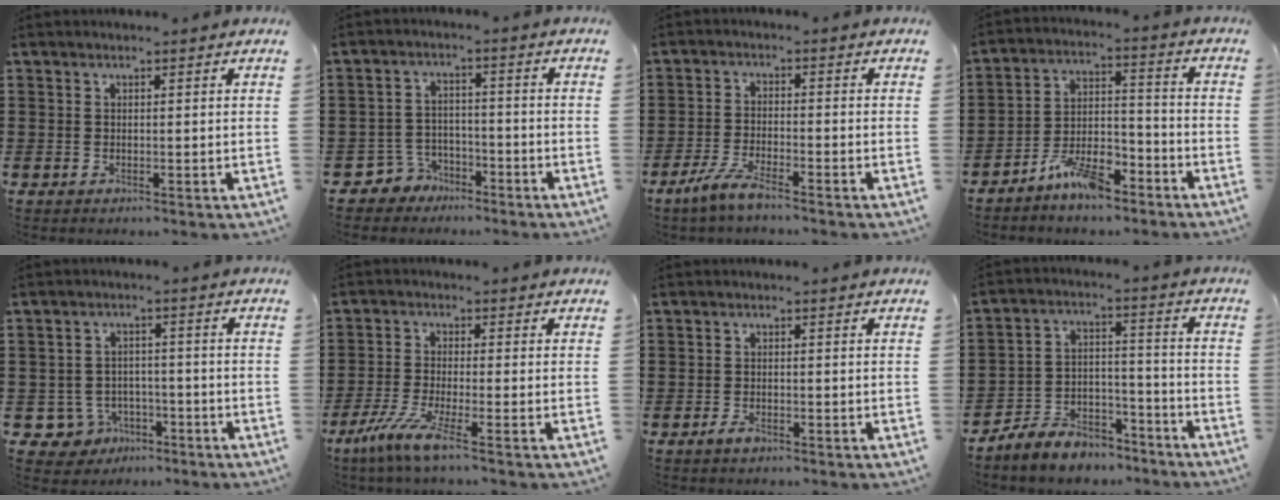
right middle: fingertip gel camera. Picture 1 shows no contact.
{"total": 4.2, "force": [-3.5, 2.3, 0.3], "torque": [-0.031, 0.003, -0.078]}
{"total": 4.8, "force": [-3.8, 0.5, 2.8], "torque": [-0.072, -0.009, -0.078]}
{"total": 7.9, "force": [-6.5, 2.2, 4.0], "torque": [-0.080, 0.009, -0.123]}
{"total": 4.6, "force": [-3.2, 3.2, 1.0], "torque": [-0.041, 0.009, -0.065]}
{"total": 5.9, "force": [-3.9, 0.3, 4.5], "torque": [-0.109, -0.020, -0.078]}
{"total": 1.6, "force": [-1.1, 0.8, 0.8], "torque": [-0.017, 0.001, -0.022]}
{"total": 6.3, "force": [-5.9, 1.9, 0.7], "torque": [-0.022, 0.013, -0.121]}